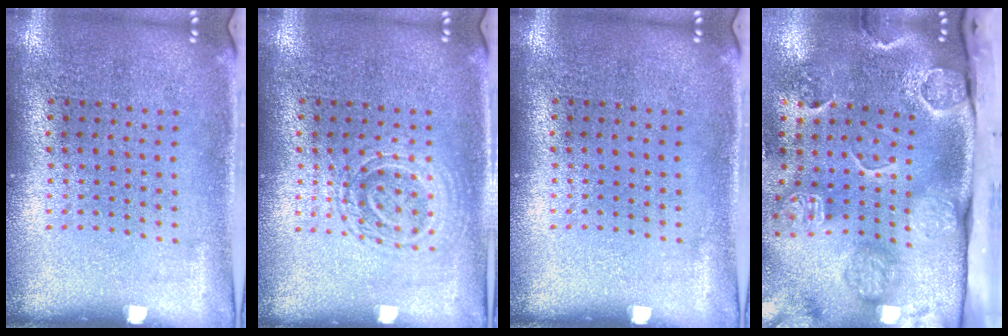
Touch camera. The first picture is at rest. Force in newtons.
{"total": 1.4, "press": 1.3, "slide": 0.3}
{"total": 0.0}
{"total": 4.5, "press": 3.4, "slide": 3.0}